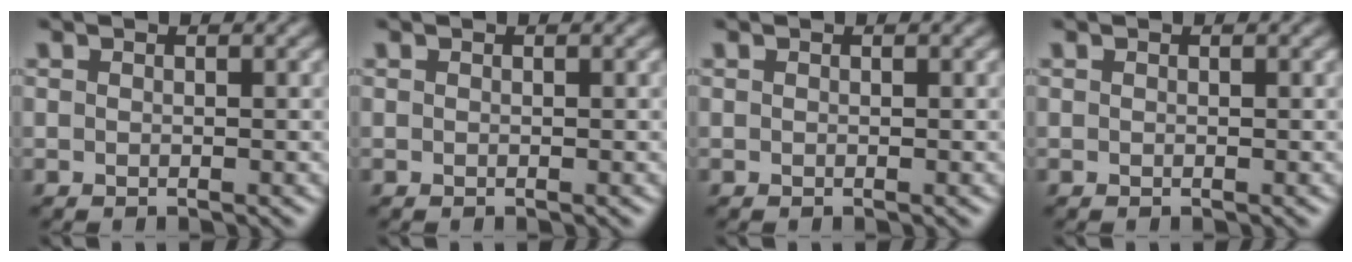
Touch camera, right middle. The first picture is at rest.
{"total": 0.0}
{"total": 0.0}
{"total": 0.0}